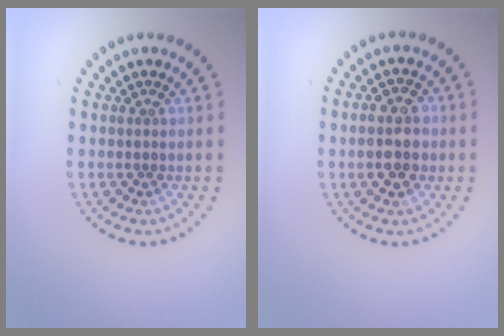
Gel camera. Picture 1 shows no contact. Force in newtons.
{"total": 2.9, "press": 2.9, "slide": 0.4}